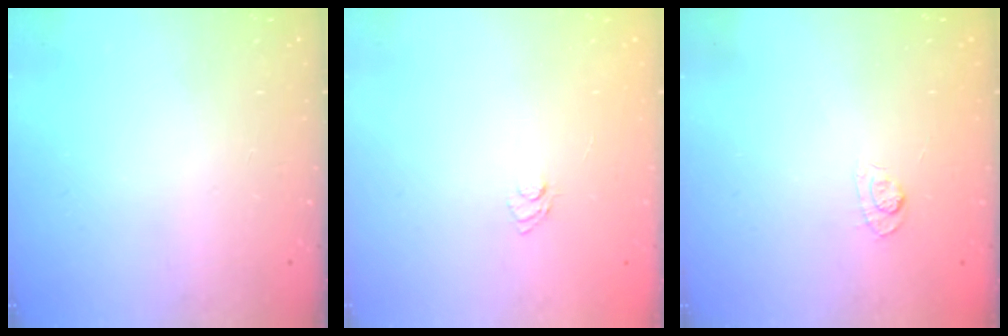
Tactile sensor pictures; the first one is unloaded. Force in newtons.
{"total": 3.7, "press": 3.5, "slide": 1.3}
{"total": 3.5, "press": 3.1, "slide": 1.6}